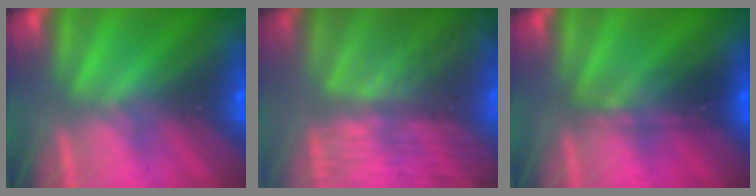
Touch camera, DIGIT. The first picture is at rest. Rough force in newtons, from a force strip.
{"total": 8.2}
{"total": 2.4}